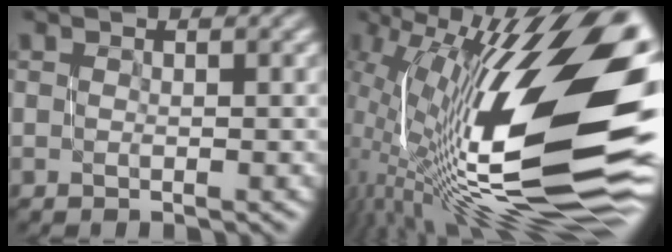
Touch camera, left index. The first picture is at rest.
{"total": 17.6, "force": [1.2, 6.0, 16.5], "torque": [-0.278, 0.002, 0.011]}